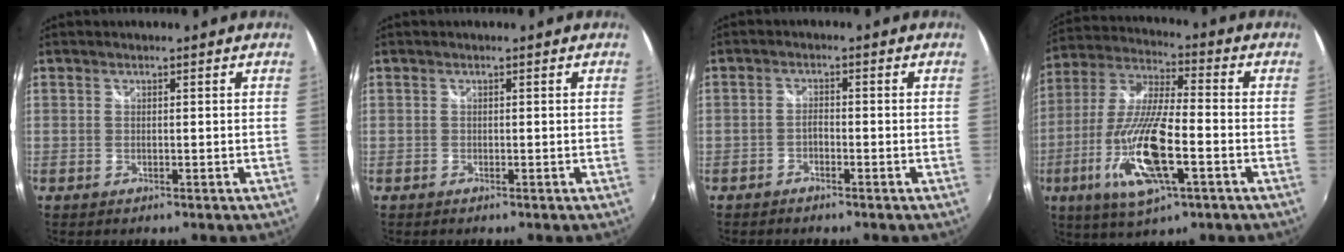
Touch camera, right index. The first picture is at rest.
{"total": 0.0}
{"total": 1.7, "force": [-1.4, 0.5, 0.8], "torque": [-0.022, 0.004, -0.027]}
{"total": 18.1, "force": [-6.4, 4.9, 16.2], "torque": [-0.339, -0.024, -0.120]}